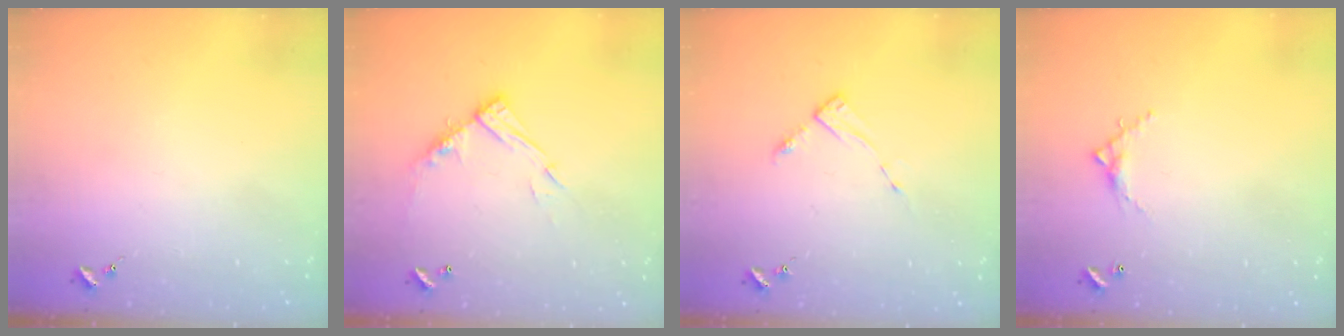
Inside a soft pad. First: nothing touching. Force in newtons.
{"total": 12.8, "press": 12.8, "slide": 1.0}
{"total": 2.8, "press": 2.8, "slide": 0.4}
{"total": 5.2, "press": 5.2, "slide": 0.2}